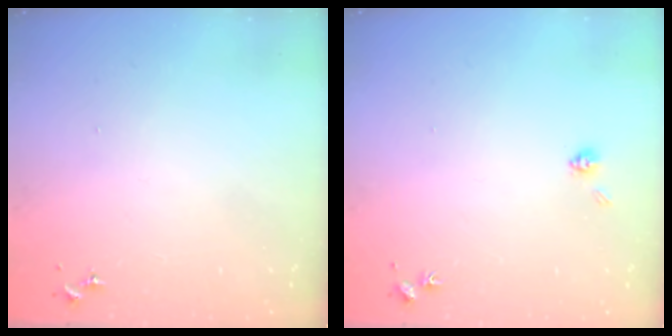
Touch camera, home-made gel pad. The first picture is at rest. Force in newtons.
{"total": 4.6, "press": 4.4, "slide": 1.2}